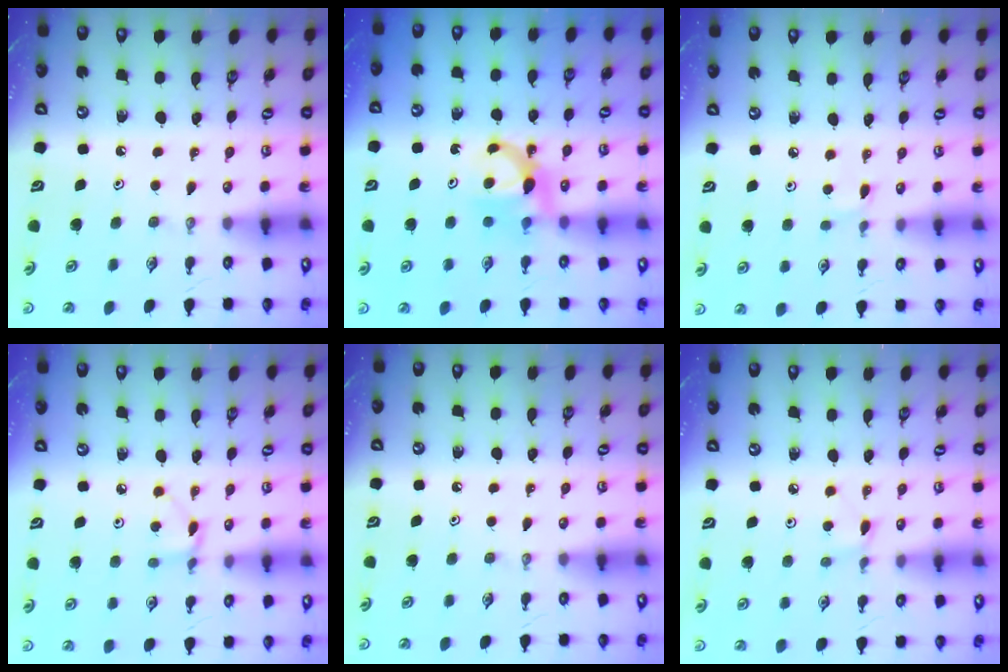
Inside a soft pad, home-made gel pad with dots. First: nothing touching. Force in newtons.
{"total": 7.3, "press": 7.3, "slide": 0.3}
{"total": 1.6, "press": 1.5, "slide": 0.2}
{"total": 2.8, "press": 2.7, "slide": 0.3}
{"total": 0.0}
{"total": 2.8, "press": 2.7, "slide": 0.4}